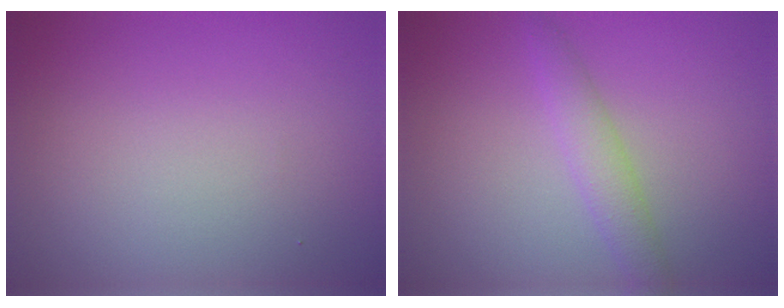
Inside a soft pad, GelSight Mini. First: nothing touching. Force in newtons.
{"total": 2.3, "press": 2.3, "slide": 0.1}